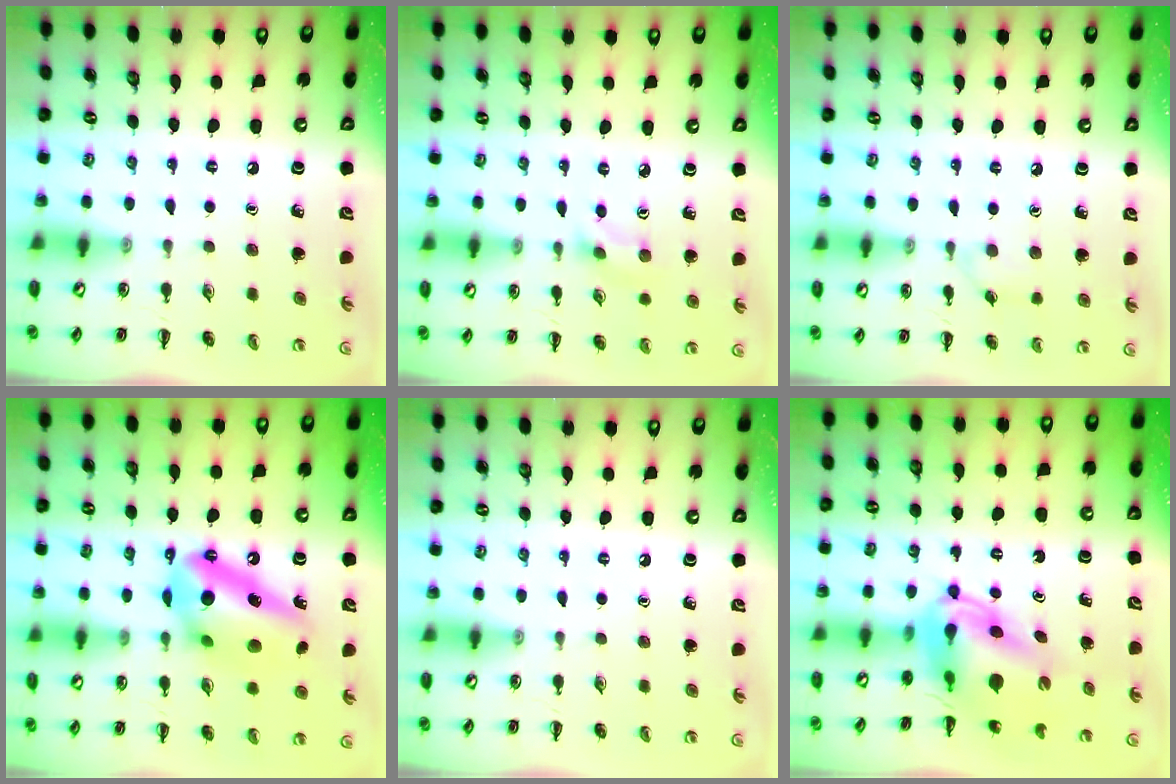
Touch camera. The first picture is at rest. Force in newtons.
{"total": 1.6, "press": 1.5, "slide": 0.5}
{"total": 5.4, "press": 5.0, "slide": 2.0}
{"total": 16.2, "press": 16.2, "slide": 0.3}
{"total": 0.0}
{"total": 7.7, "press": 7.2, "slide": 2.7}